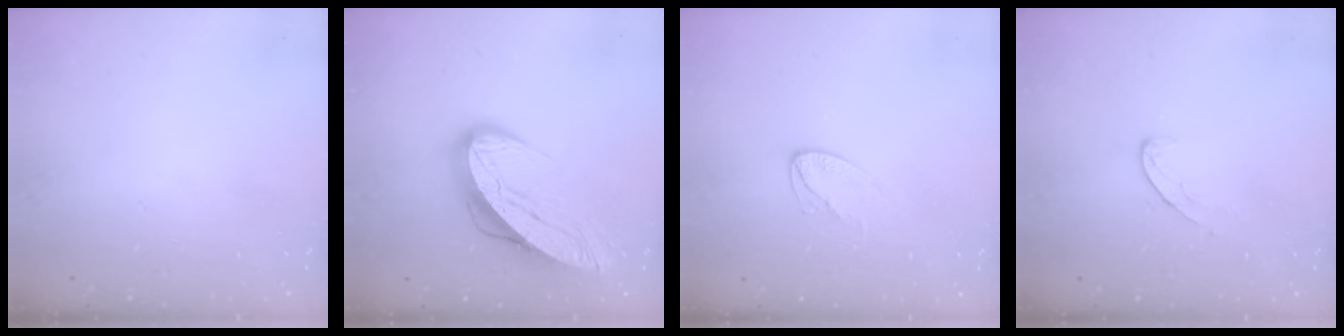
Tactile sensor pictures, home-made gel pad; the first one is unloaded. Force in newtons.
{"total": 13.5, "press": 13.5, "slide": 1.1}
{"total": 5.3, "press": 5.3, "slide": 0.5}
{"total": 5.4, "press": 5.4, "slide": 0.4}